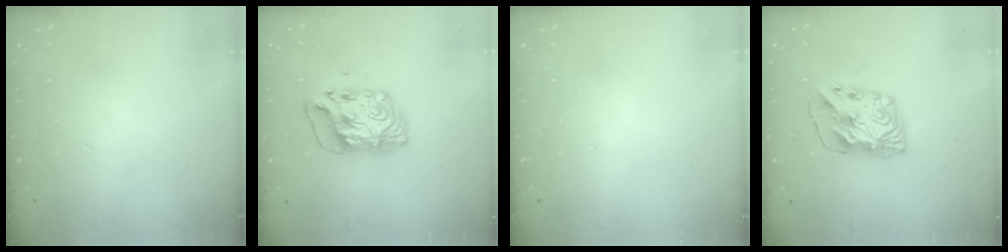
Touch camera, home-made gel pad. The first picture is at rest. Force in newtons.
{"total": 11.3, "press": 11.3, "slide": 1.1}
{"total": 0.0}
{"total": 10.9, "press": 10.9, "slide": 0.5}